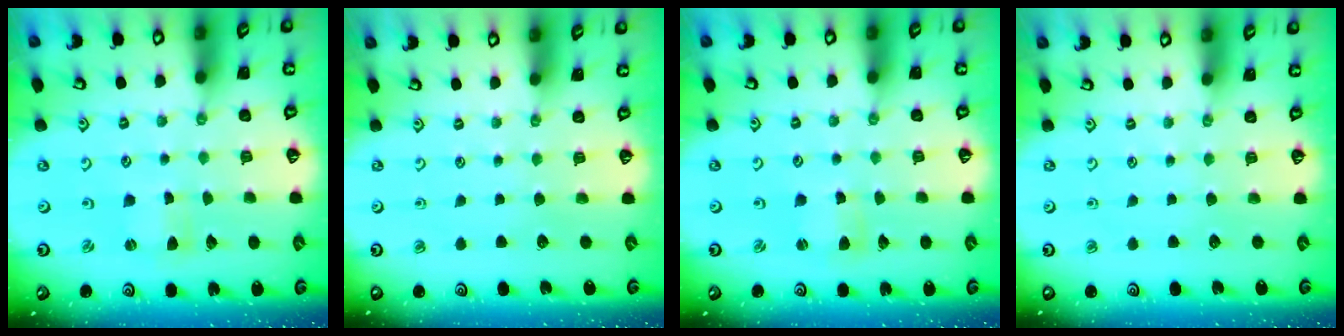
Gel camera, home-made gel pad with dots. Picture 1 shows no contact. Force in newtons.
{"total": 0.0}
{"total": 2.1, "press": 2.1, "slide": 0.2}
{"total": 0.0}